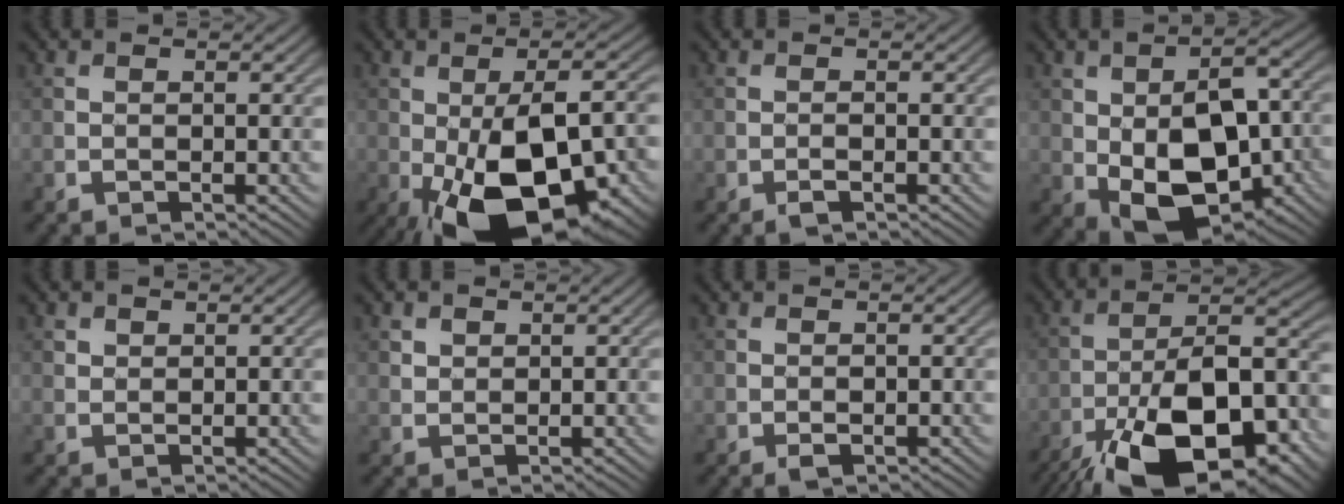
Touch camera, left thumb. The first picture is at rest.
{"total": 17.9, "force": [-6.1, 8.6, 14.4], "torque": [-0.236, -0.033, -0.080]}
{"total": 0.8, "force": [-0.4, 0.2, 0.7], "torque": [-0.012, 0.003, -0.009]}
{"total": 14.6, "force": [-3.4, 8.6, 11.2], "torque": [-0.184, -0.019, -0.045]}
{"total": 1.2, "force": [1.0, 0.6, -0.1], "torque": [0.003, 0.001, 0.017]}
{"total": 1.4, "force": [1.1, 0.9, 0.0], "torque": [-0.001, 0.002, 0.020]}
{"total": 1.1, "force": [-0.3, 0.6, 0.8], "torque": [-0.012, 0.002, -0.005]}
{"total": 19.1, "force": [-10.6, 8.0, 13.8], "torque": [-0.239, -0.025, -0.176]}